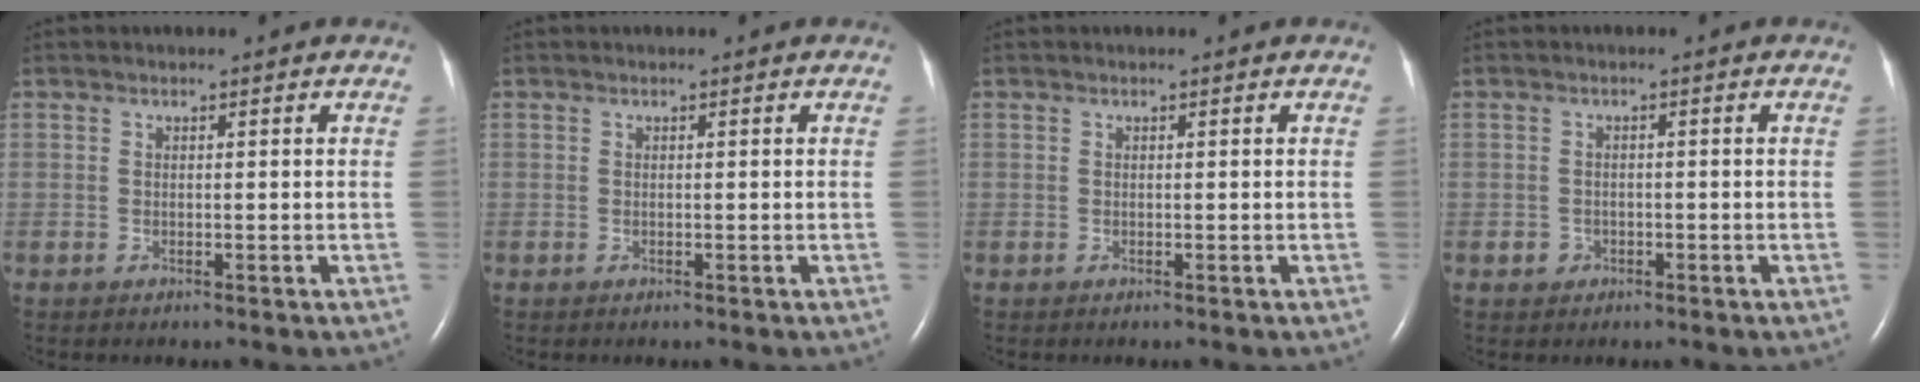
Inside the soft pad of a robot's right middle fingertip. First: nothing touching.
{"total": 0.0}
{"total": 0.0}
{"total": 1.4, "force": [-0.7, 1.2, 0.2], "torque": [-0.001, 0.006, -0.010]}